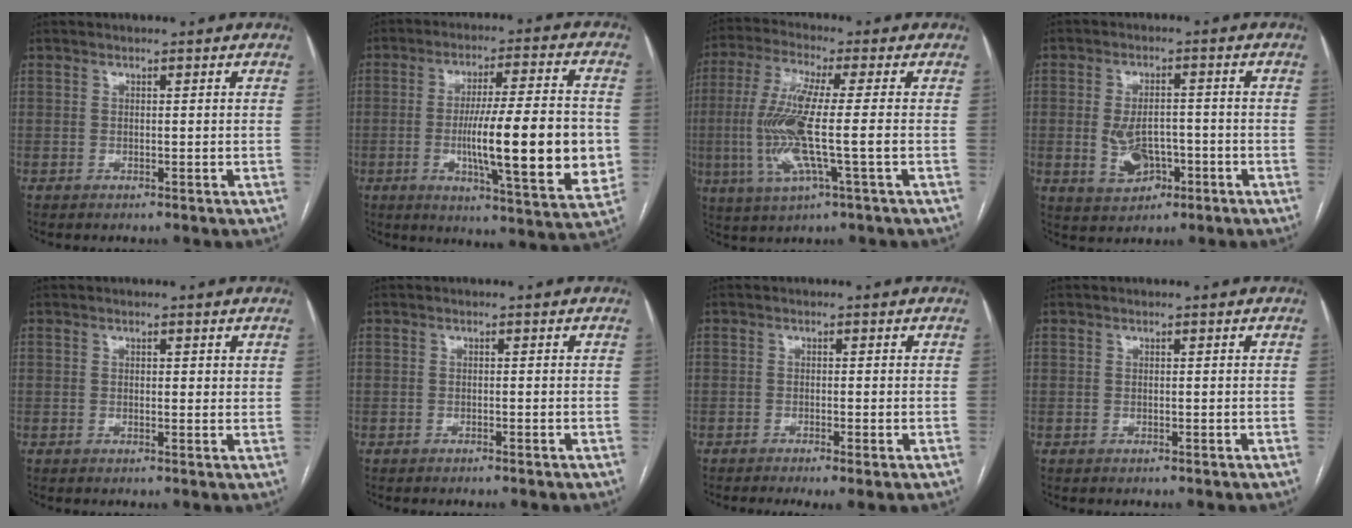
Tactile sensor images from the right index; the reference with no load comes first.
{"total": 18.7, "force": [-2.2, 2.1, 18.5], "torque": [-0.265, -0.005, -0.029]}
{"total": 12.5, "force": [-1.5, 0.6, 12.4], "torque": [-0.267, -0.005, -0.034]}
{"total": 6.2, "force": [-1.7, 3.8, 4.6], "torque": [-0.089, 0.003, -0.020]}
{"total": 1.1, "force": [0.6, 0.4, 0.8], "torque": [-0.012, -0.002, 0.007]}
{"total": 0.0}
{"total": 2.8, "force": [-1.5, 0.3, 2.4], "torque": [-0.039, -0.011, -0.024]}
{"total": 0.0}